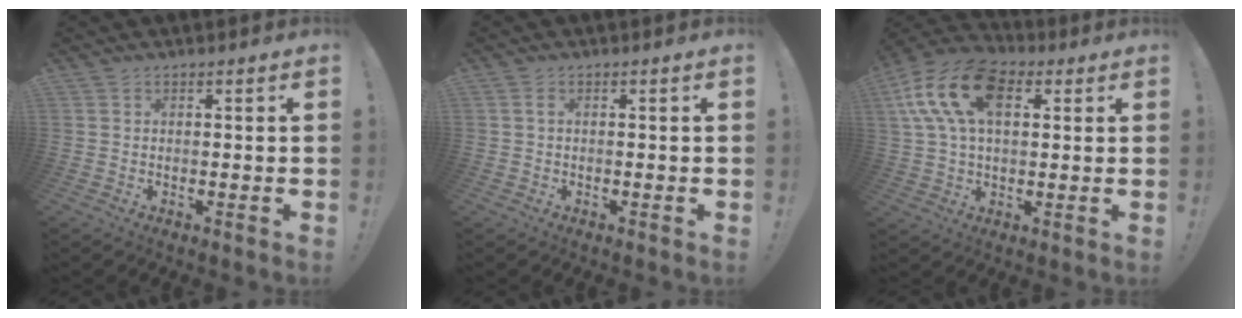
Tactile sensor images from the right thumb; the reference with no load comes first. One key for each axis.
{"total": 1.0, "fx": -0.2, "fy": 0.7, "fz": 0.7, "tx": -0.015, "ty": 0.004, "tz": -0.004}
{"total": 18.6, "fx": 6.1, "fy": 11.0, "fz": 13.7, "tx": -0.271, "ty": -0.002, "tz": 0.109}